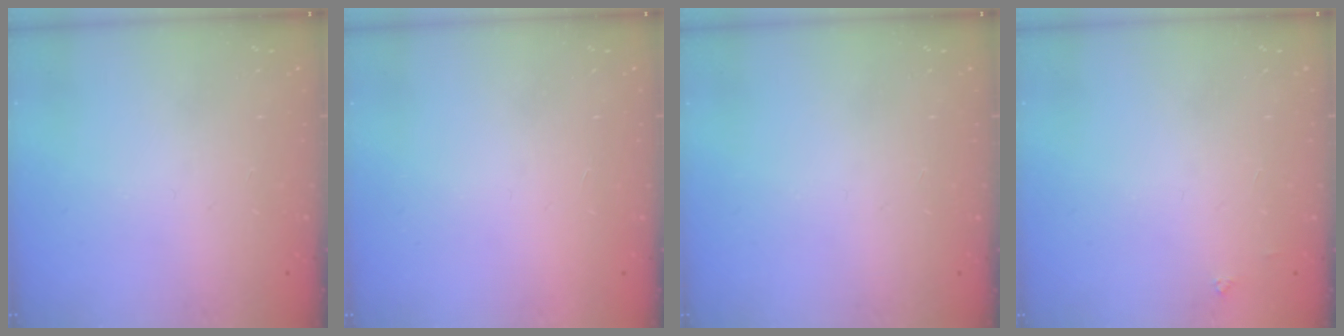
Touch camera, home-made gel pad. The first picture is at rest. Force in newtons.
{"total": 1.7, "press": 1.6, "slide": 0.1}
{"total": 0.0}
{"total": 3.8, "press": 3.8, "slide": 0.4}